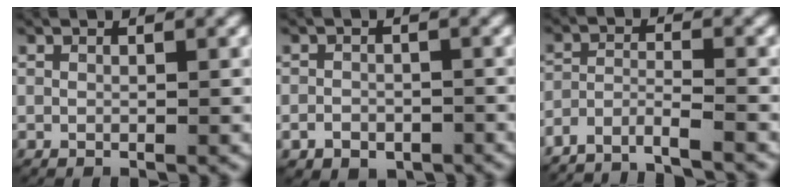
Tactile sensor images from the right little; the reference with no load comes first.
{"total": 2.5, "force": [-1.4, 1.8, 1.0], "torque": [-0.009, -0.006, -0.022]}
{"total": 7.4, "force": [-6.8, 2.4, 1.6], "torque": [-0.037, -0.024, -0.111]}